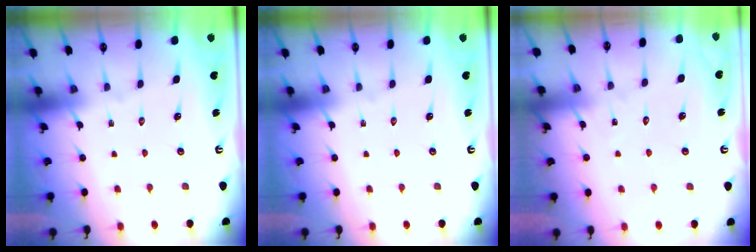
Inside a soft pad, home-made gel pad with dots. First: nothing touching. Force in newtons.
{"total": 0.0}
{"total": 6.3, "press": 6.3, "slide": 0.5}